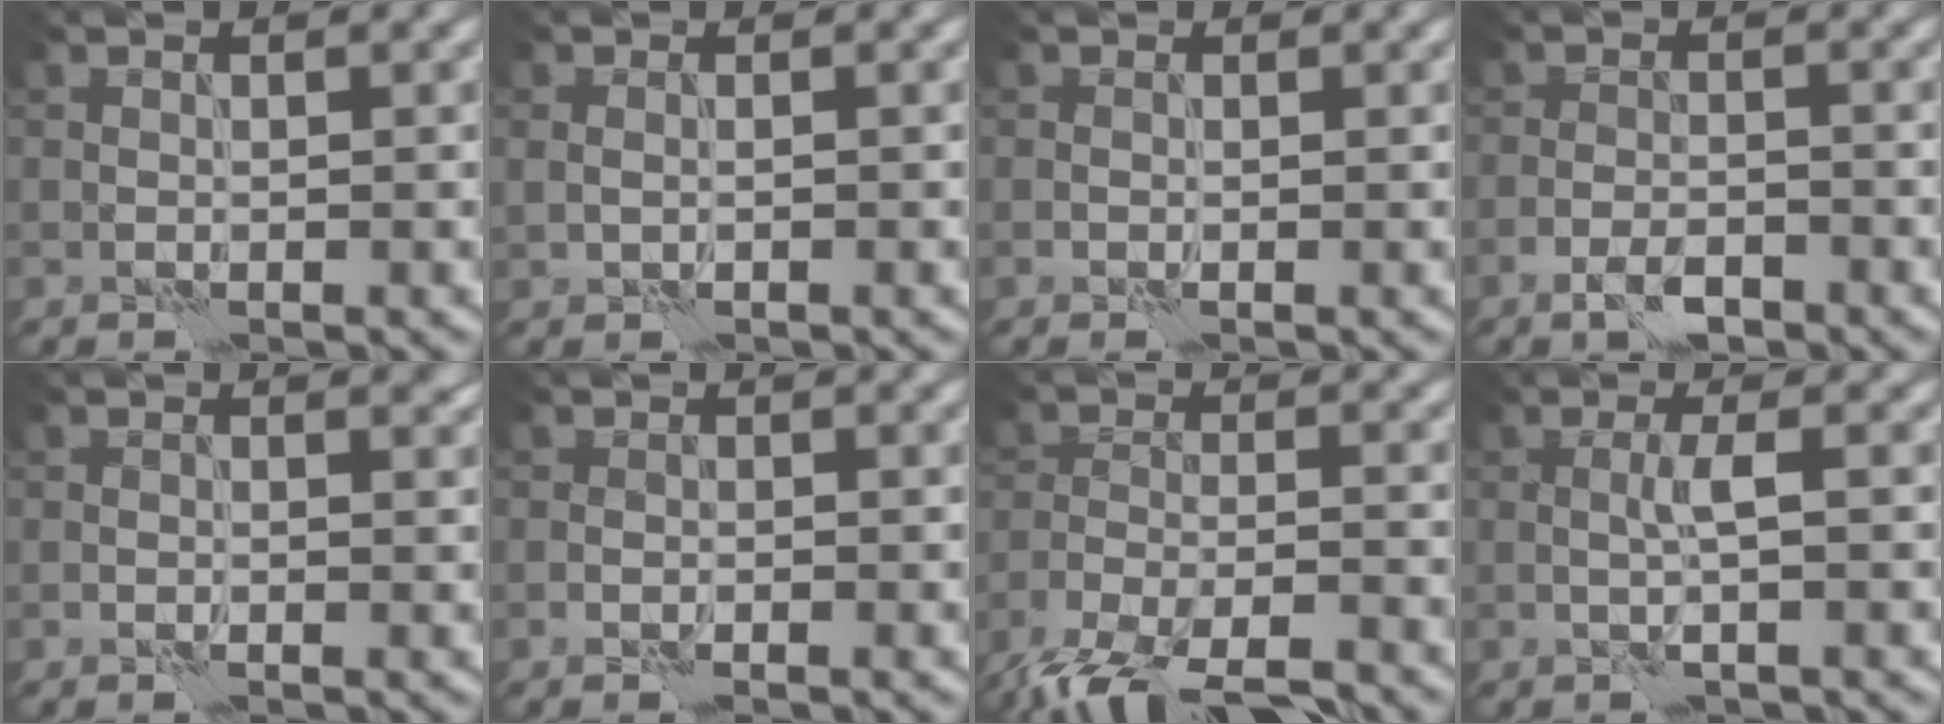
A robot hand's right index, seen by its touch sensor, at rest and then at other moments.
{"total": 1.0, "force": [0.3, 0.7, 0.7], "torque": [-0.014, -0.001, 0.005]}
{"total": 0.6, "force": [0.0, 0.5, 0.3], "torque": [-0.006, -0.003, -0.004]}
{"total": 2.4, "force": [-1.7, 0.8, 1.5], "torque": [-0.027, 0.002, -0.035]}
{"total": 0.8, "force": [0.1, 0.5, 0.5], "torque": [-0.003, -0.004, 0.001]}
{"total": 0.6, "force": [-0.3, 0.2, 0.5], "torque": [-0.009, 0.000, -0.007]}
{"total": 9.7, "force": [-8.4, 2.4, 4.2], "torque": [-0.074, -0.026, -0.141]}
{"total": 1.7, "force": [-0.1, 0.0, 1.7], "torque": [-0.034, 0.003, -0.003]}